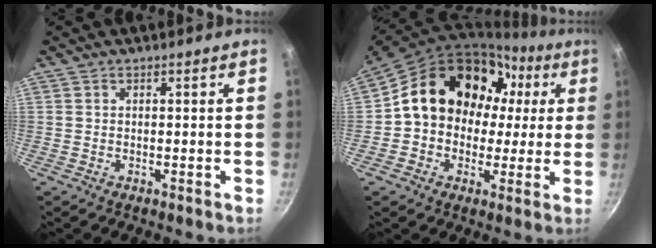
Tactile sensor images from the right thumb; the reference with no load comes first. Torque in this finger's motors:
{"motor_torque": [1.35, 3.66, 1.55, -0.94, 0.19]}